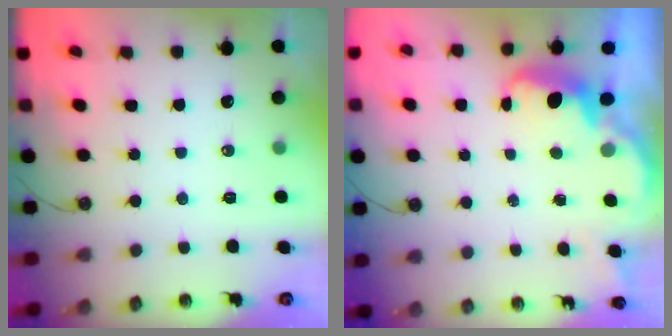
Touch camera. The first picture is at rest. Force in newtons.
{"total": 2.7, "press": 2.7, "slide": 0.7}